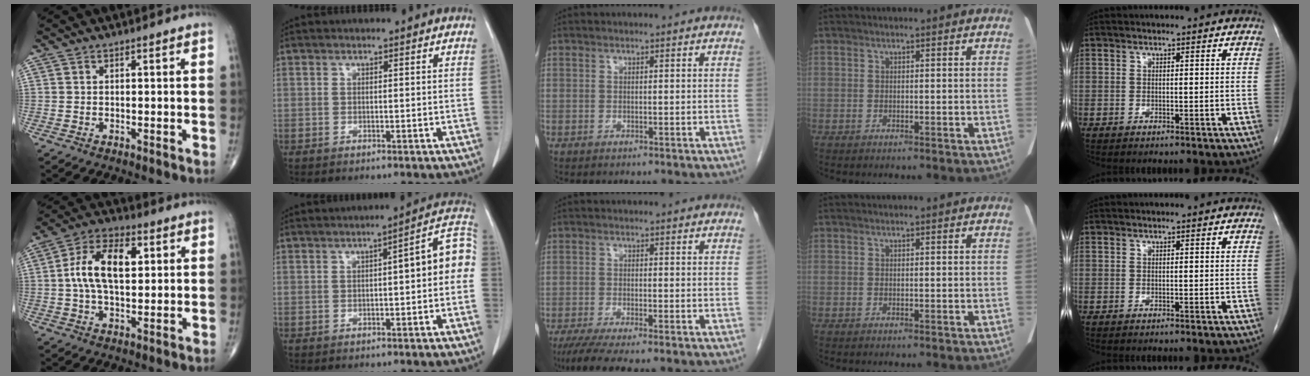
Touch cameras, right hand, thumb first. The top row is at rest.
{"thumb": {"total": 12.3, "force": [2.0, 6.6, 10.2], "torque": [-0.179, 0.016, 0.031]}, "index": {"total": 8.0, "force": [0.2, 1.6, 7.8], "torque": [-0.093, 0.037, -0.004]}, "middle": {"total": 6.4, "force": [-5.1, 0.1, 3.9], "torque": [-0.062, -0.016, -0.084]}}